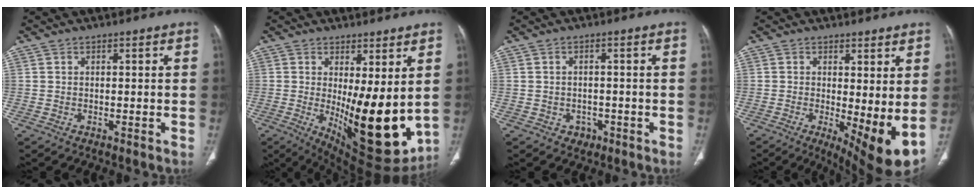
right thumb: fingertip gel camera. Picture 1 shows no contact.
{"total": 16.6, "force": [-0.2, 5.9, 15.6], "torque": [-0.216, -0.045, 0.020]}
{"total": 2.5, "force": [-1.2, 2.1, 0.8], "torque": [-0.002, 0.008, -0.013]}
{"total": 9.8, "force": [0.0, 3.1, 9.3], "torque": [-0.138, -0.023, 0.008]}